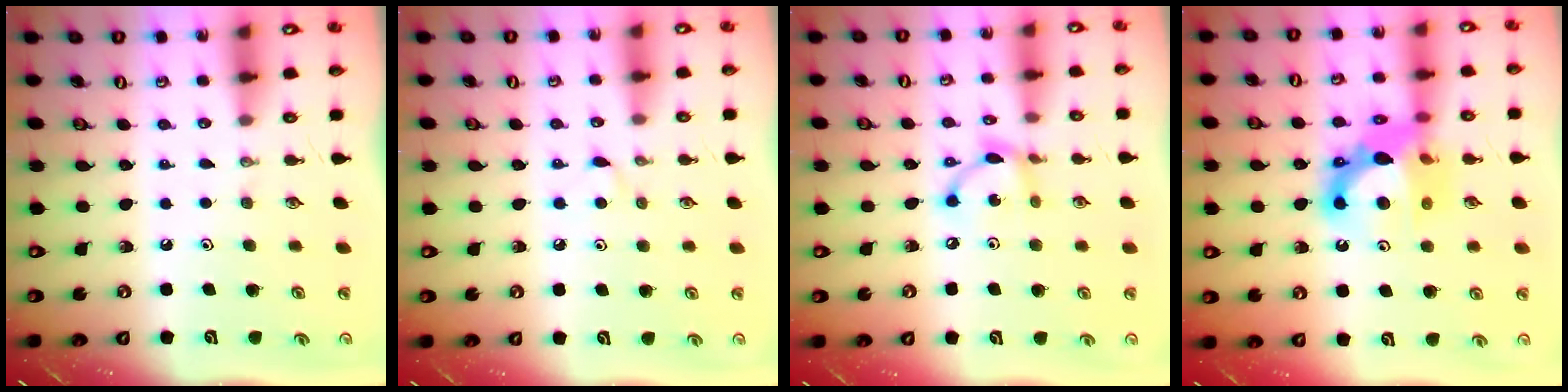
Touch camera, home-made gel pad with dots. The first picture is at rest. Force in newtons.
{"total": 3.9, "press": 3.9, "slide": 0.6}
{"total": 8.5, "press": 8.5, "slide": 0.4}
{"total": 13.9, "press": 13.7, "slide": 1.9}